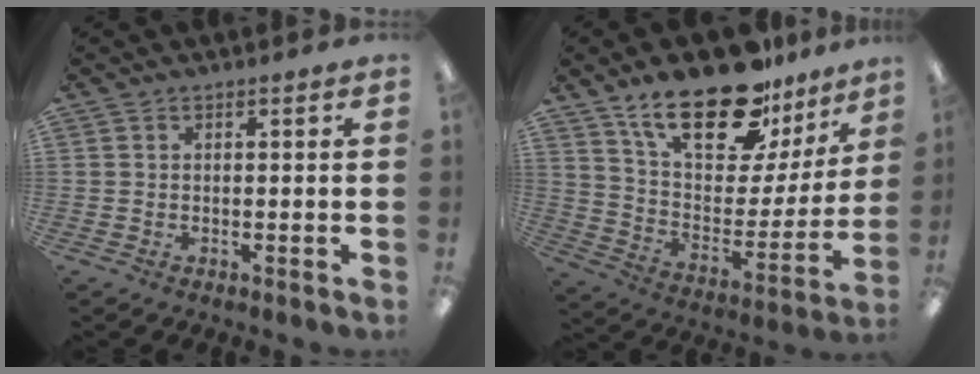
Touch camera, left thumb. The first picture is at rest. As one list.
[{"total": 24.2, "force": [17.3, 10.2, 13.5], "torque": [-0.223, -0.109, 0.303]}]